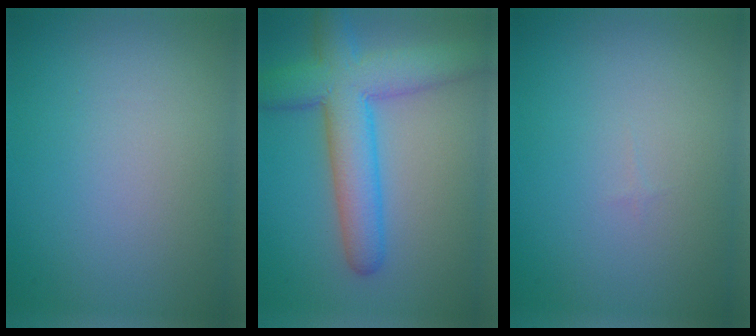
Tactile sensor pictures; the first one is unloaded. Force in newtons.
{"total": 7.7, "press": 7.7, "slide": 0.3}
{"total": 0.0}